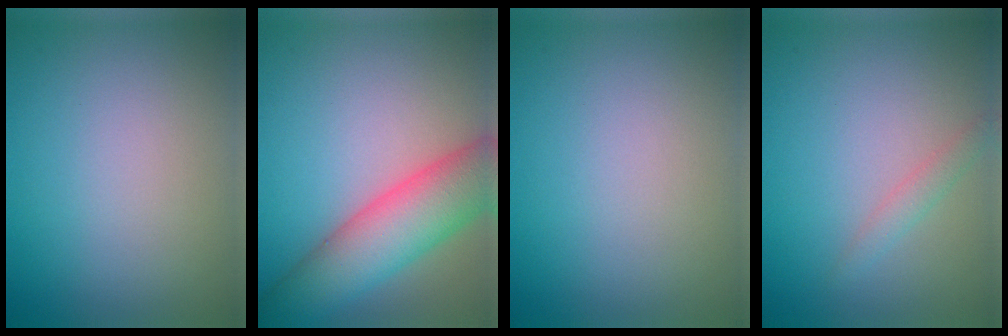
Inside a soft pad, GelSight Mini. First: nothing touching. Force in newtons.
{"total": 8.5, "press": 8.5, "slide": 0.5}
{"total": 0.0}
{"total": 1.3, "press": 1.3, "slide": 0.1}